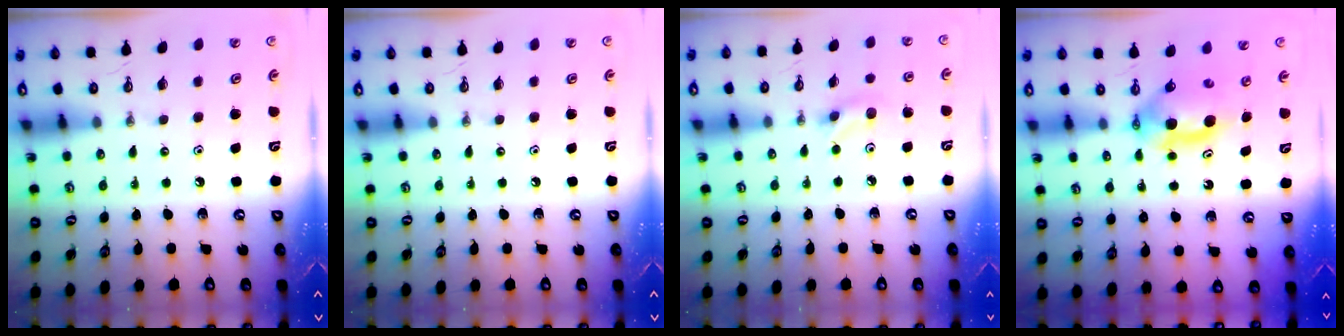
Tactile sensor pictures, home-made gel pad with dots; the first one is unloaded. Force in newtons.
{"total": 0.0}
{"total": 5.1, "press": 5.0, "slide": 0.9}
{"total": 6.2, "press": 5.9, "slide": 1.9}